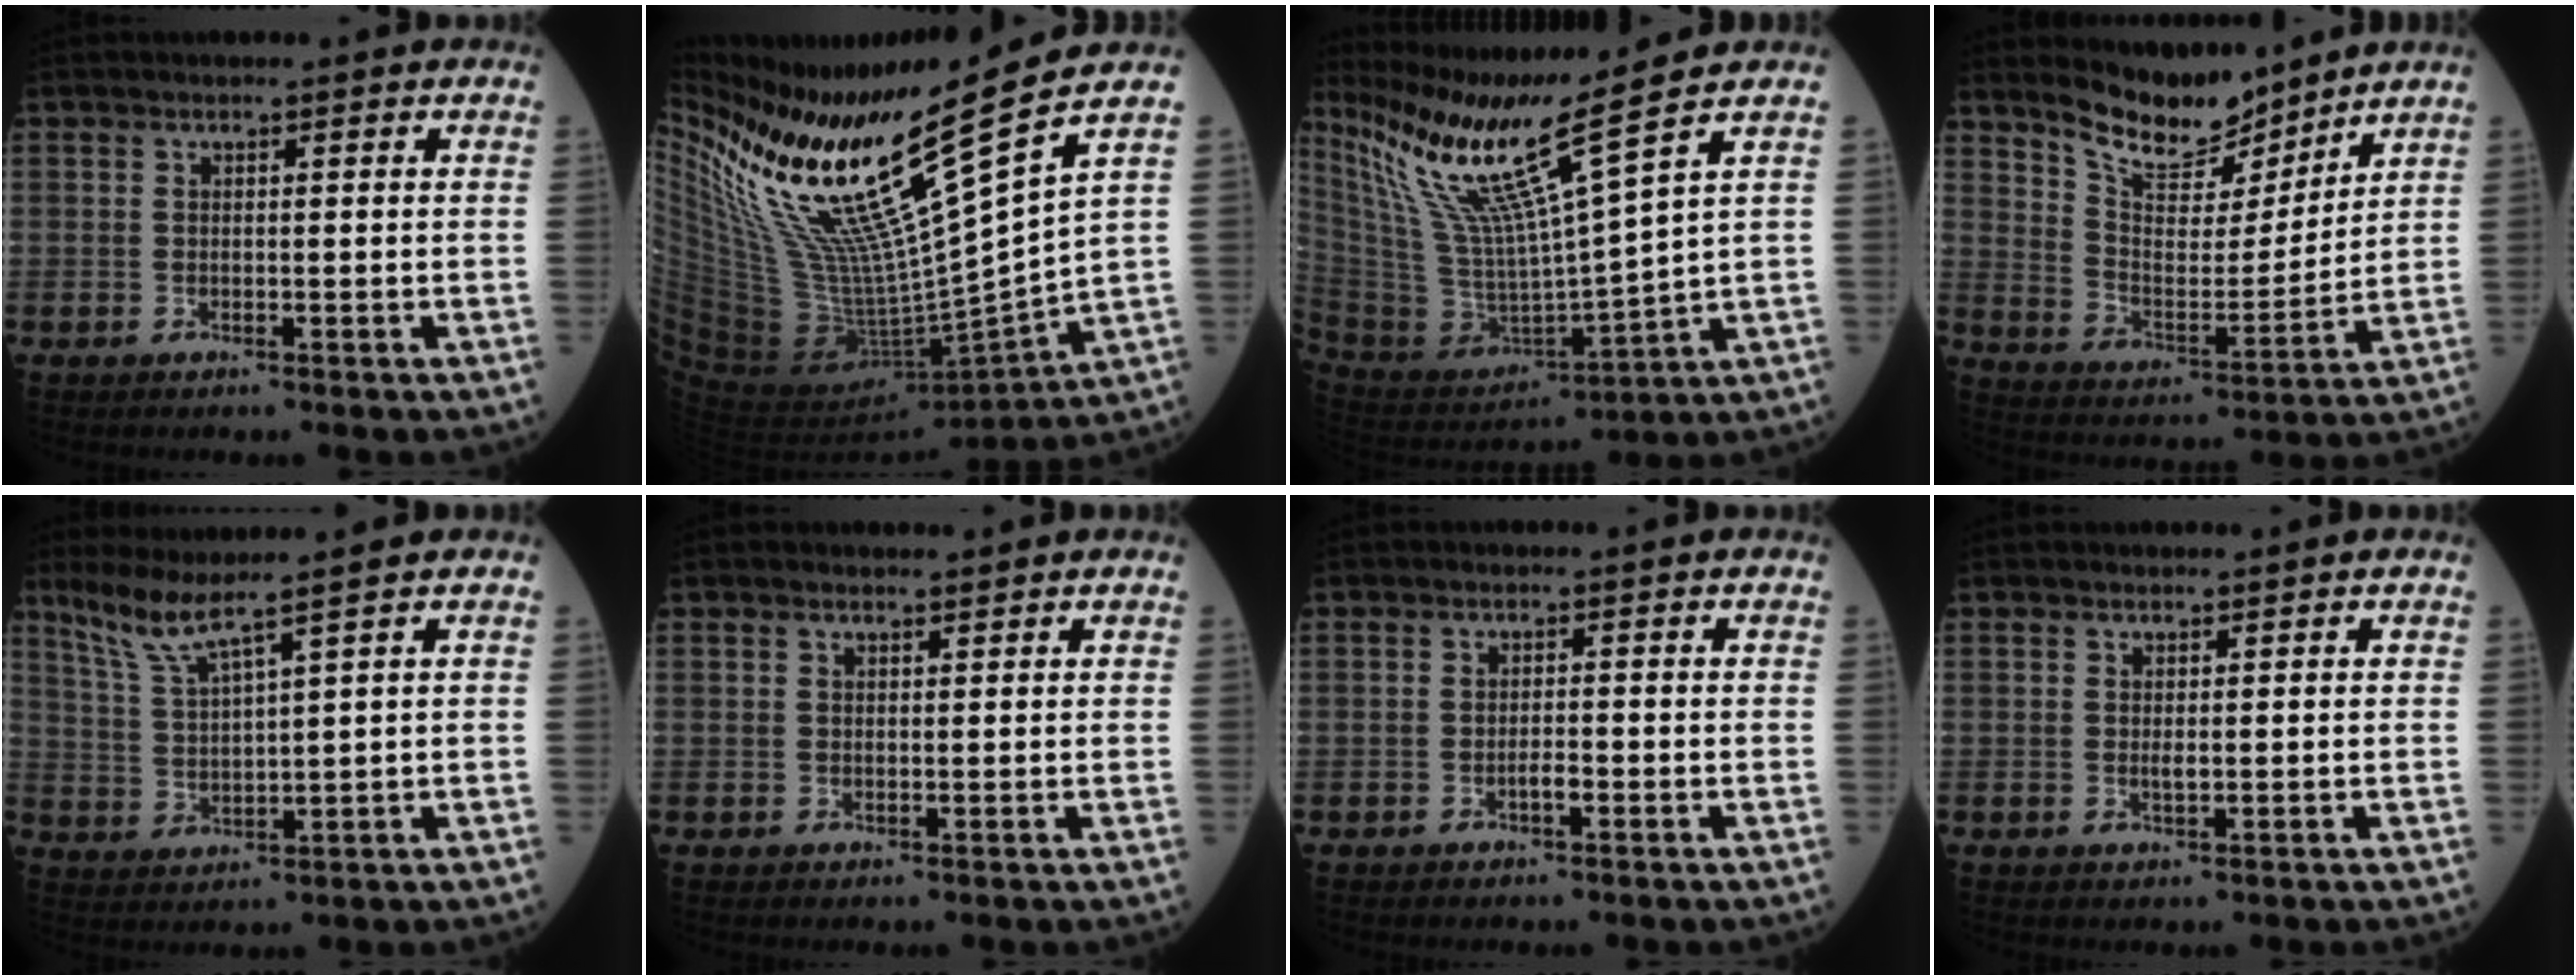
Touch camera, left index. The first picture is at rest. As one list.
[{"total": 19.8, "force": [12.2, -0.5, 15.6], "torque": [-0.270, -0.026, 0.225]}, {"total": 14.3, "force": [10.3, -2.8, 9.5], "torque": [-0.186, -0.020, 0.210]}, {"total": 10.8, "force": [9.7, 2.6, 3.8], "torque": [-0.073, -0.008, 0.181]}, {"total": 5.5, "force": [4.3, -1.3, 3.2], "torque": [-0.068, -0.006, 0.093]}, {"total": 1.1, "force": [1.0, 0.1, 0.4], "torque": [-0.010, 0.003, 0.016]}, {"total": 1.2, "force": [-0.7, 0.3, 1.0], "torque": [-0.018, 0.000, -0.013]}, {"total": 0.9, "force": [0.2, 0.3, 0.9], "torque": [-0.018, -0.003, 0.004]}]